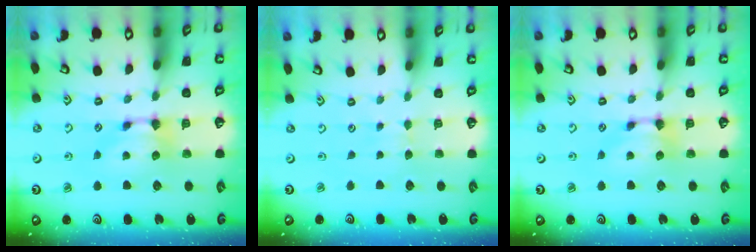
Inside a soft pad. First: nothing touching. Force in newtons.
{"total": 2.7, "press": 2.7, "slide": 0.4}
{"total": 0.0}